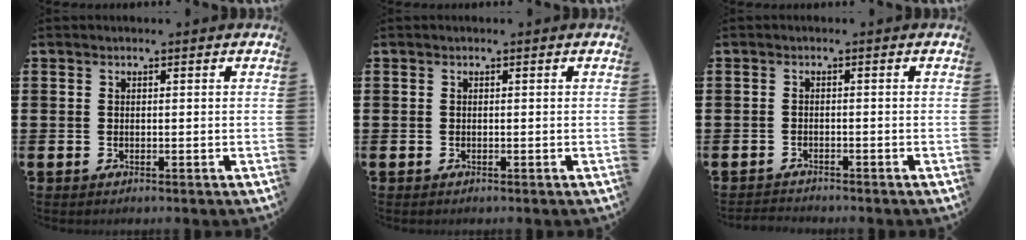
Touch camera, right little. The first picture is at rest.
{"total": 0.0}
{"total": 1.1, "force": [-1.1, 0.1, -0.1], "torque": [-0.002, 0.001, -0.023]}